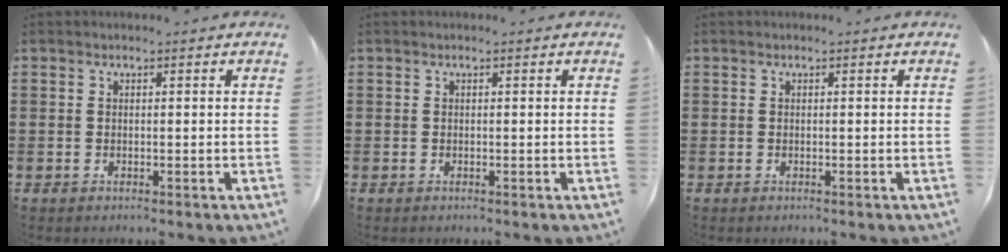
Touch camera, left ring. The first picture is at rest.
{"total": 0.0}
{"total": 0.0}